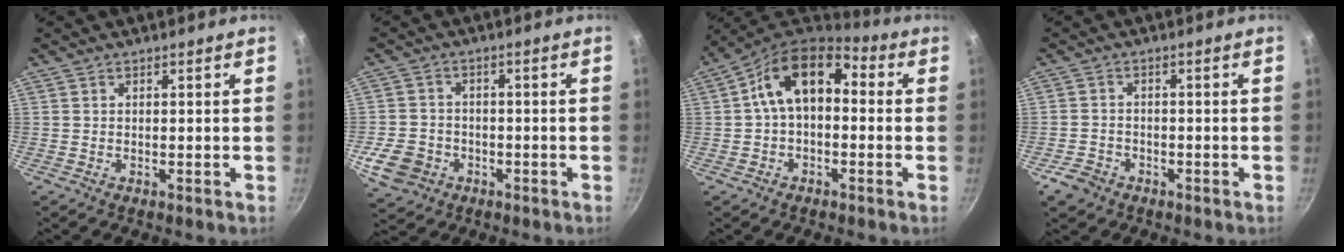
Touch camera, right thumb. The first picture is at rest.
{"total": 8.0, "force": [-3.0, 6.6, 3.4], "torque": [-0.057, 0.020, -0.050]}
{"total": 12.9, "force": [1.0, 8.4, 9.8], "torque": [-0.143, 0.041, -0.003]}
{"total": 4.3, "force": [-2.5, 3.2, 1.4], "torque": [-0.023, 0.029, -0.041]}